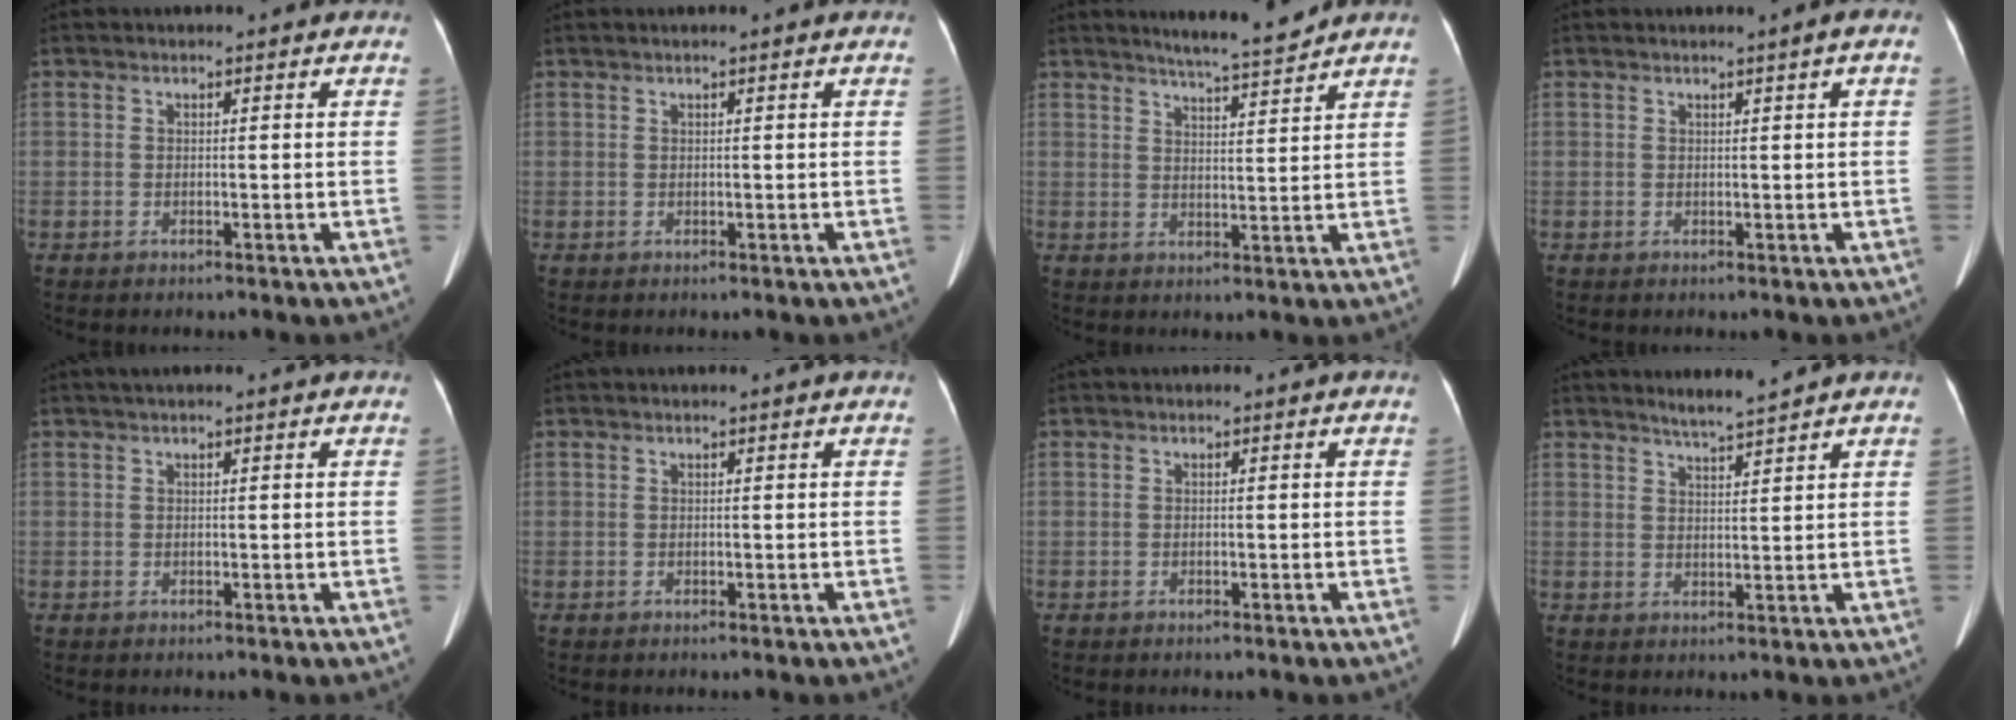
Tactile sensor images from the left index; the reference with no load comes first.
{"total": 0.9, "force": [0.8, -0.1, 0.4], "torque": [-0.009, 0.015, 0.020]}
{"total": 6.6, "force": [6.1, -0.5, 2.5], "torque": [-0.048, -0.005, 0.096]}
{"total": 1.0, "force": [0.5, -0.2, 0.9], "torque": [-0.013, -0.001, 0.010]}
{"total": 1.7, "force": [1.3, 0.1, 1.1], "torque": [-0.014, 0.028, 0.021]}
{"total": 0.0}
{"total": 0.0}
{"total": 3.4, "force": [3.1, -0.6, 1.2], "torque": [-0.025, -0.004, 0.057]}